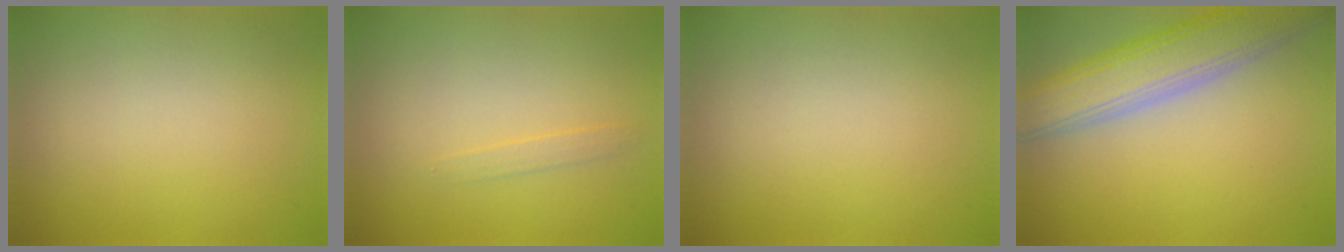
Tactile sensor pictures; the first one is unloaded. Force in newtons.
{"total": 0.8, "press": 0.8, "slide": 0.1}
{"total": 0.0}
{"total": 7.3, "press": 7.3, "slide": 0.6}